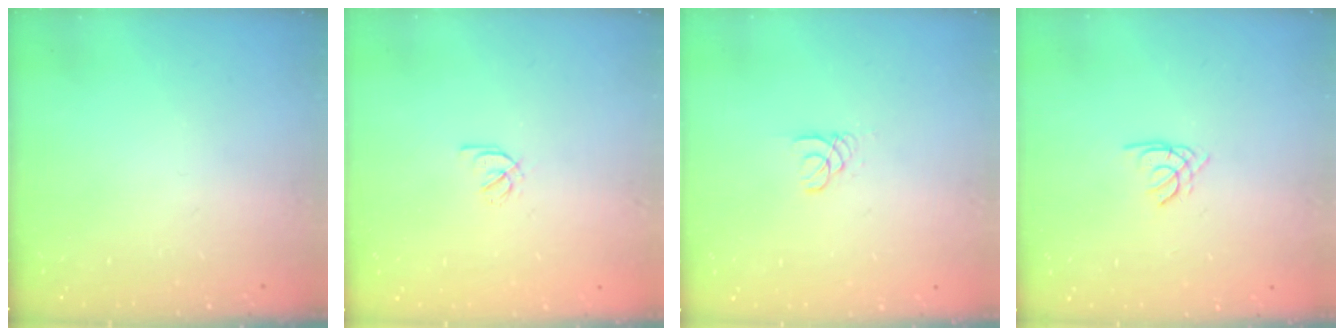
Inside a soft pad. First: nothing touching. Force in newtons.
{"total": 2.1, "press": 1.9, "slide": 0.8}
{"total": 1.8, "press": 1.8, "slide": 0.2}
{"total": 1.2, "press": 1.1, "slide": 0.3}